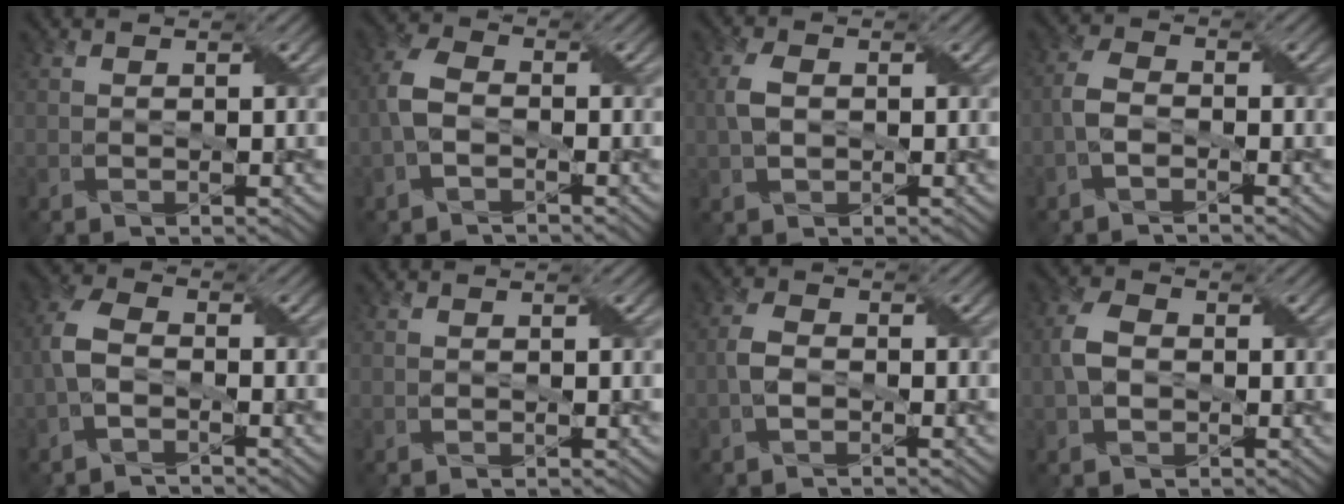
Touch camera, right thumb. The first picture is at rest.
{"total": 4.6, "force": [-1.4, 3.0, 3.3], "torque": [-0.086, 0.005, -0.035]}
{"total": 3.5, "force": [0.1, 2.3, 2.6], "torque": [-0.065, 0.004, 0.000]}
{"total": 3.1, "force": [-1.5, 1.6, 2.2], "torque": [-0.052, 0.007, -0.039]}
{"total": 4.7, "force": [-1.9, 2.8, 3.3], "torque": [-0.087, 0.006, -0.047]}
{"total": 0.0}
{"total": 2.9, "force": [-1.1, 1.7, 2.0], "torque": [-0.048, 0.007, -0.027]}
{"total": 4.3, "force": [-0.4, 3.2, 2.8], "torque": [-0.072, 0.005, -0.012]}